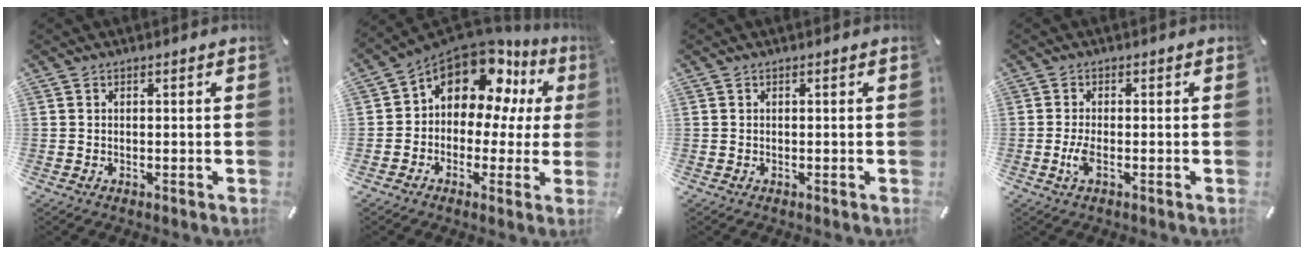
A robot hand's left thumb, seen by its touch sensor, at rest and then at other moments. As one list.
[{"total": 13.6, "force": [7.4, 8.5, 7.7], "torque": [-0.130, -0.057, 0.130]}, {"total": 0.0}, {"total": 3.1, "force": [-0.7, 1.1, 2.8], "torque": [-0.069, -0.006, -0.018]}]